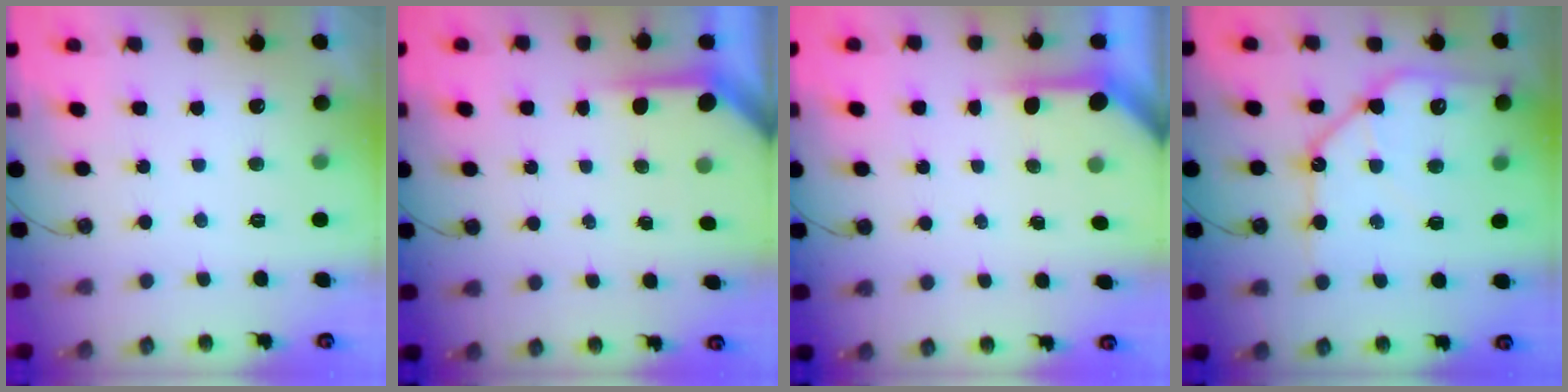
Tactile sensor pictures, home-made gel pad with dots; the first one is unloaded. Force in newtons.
{"total": 4.0, "press": 4.0, "slide": 0.3}
{"total": 4.0, "press": 4.0, "slide": 0.3}
{"total": 14.2, "press": 14.1, "slide": 1.6}